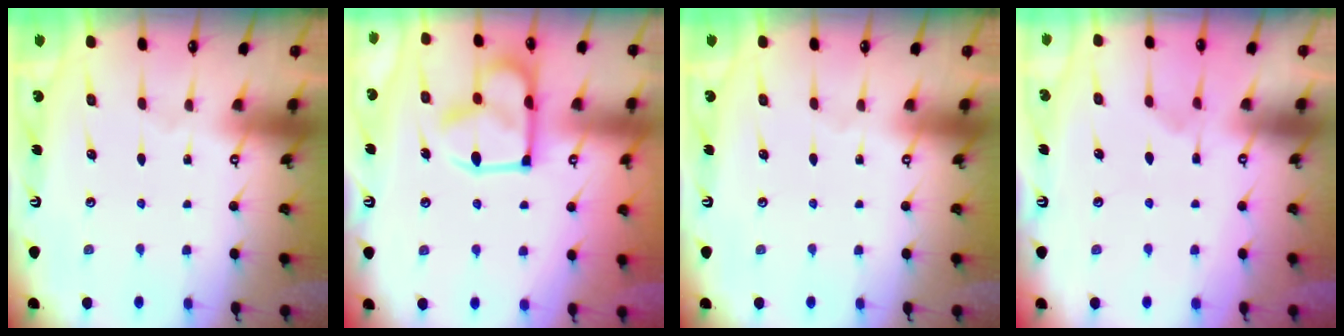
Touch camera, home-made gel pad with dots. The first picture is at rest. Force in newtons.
{"total": 12.8, "press": 12.8, "slide": 1.3}
{"total": 0.0}
{"total": 3.5, "press": 3.3, "slide": 1.0}